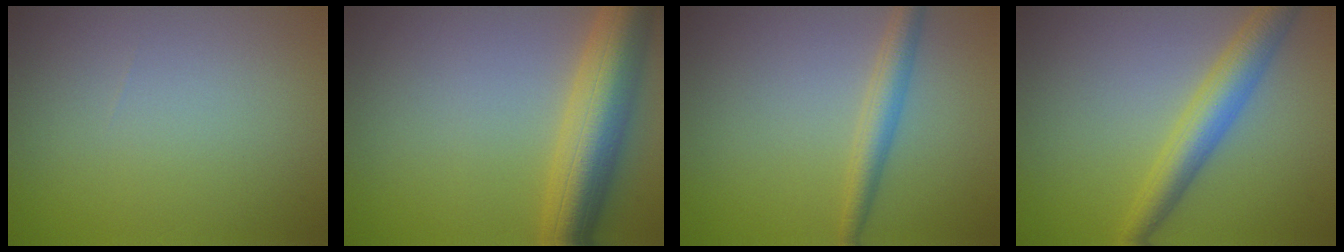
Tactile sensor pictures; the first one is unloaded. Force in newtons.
{"total": 8.5, "press": 8.5, "slide": 0.4}
{"total": 2.7, "press": 2.7, "slide": 0.1}
{"total": 4.5, "press": 4.5, "slide": 0.1}